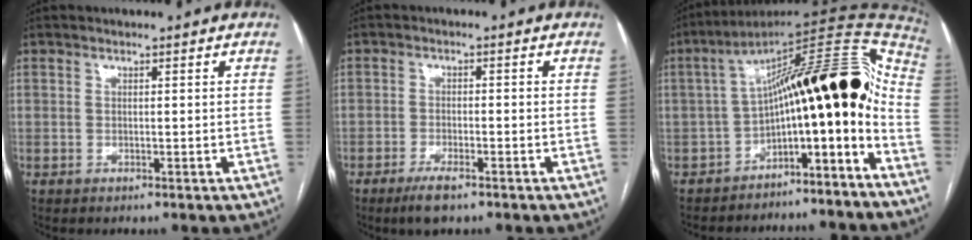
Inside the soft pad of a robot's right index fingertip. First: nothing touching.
{"total": 4.1, "force": [-2.8, 0.9, 2.8], "torque": [-0.058, -0.005, -0.049]}
{"total": 21.5, "force": [-7.1, 5.6, 19.5], "torque": [-0.246, 0.079, -0.100]}